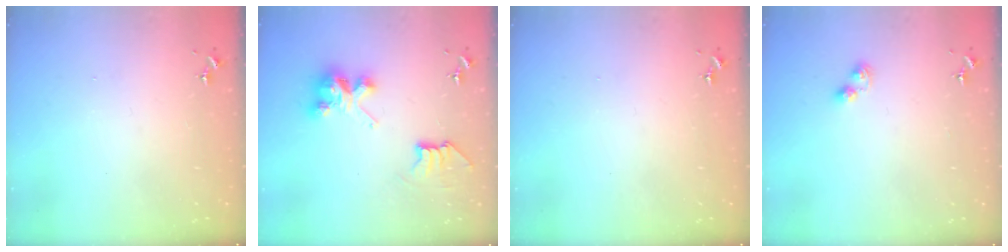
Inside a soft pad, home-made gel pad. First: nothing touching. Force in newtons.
{"total": 8.3, "press": 8.3, "slide": 0.1}
{"total": 0.0}
{"total": 3.9, "press": 3.8, "slide": 0.5}